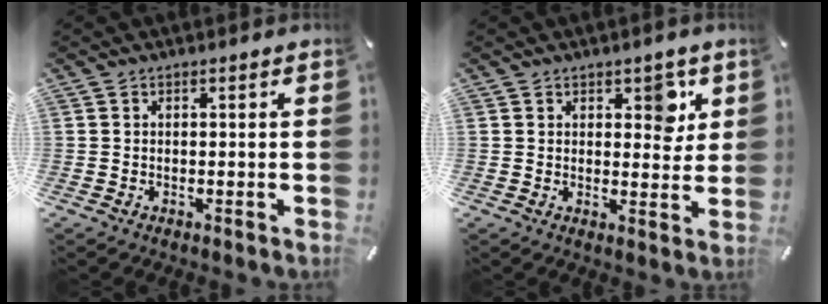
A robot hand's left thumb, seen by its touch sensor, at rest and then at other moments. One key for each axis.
{"total": 5.7, "fx": 2.7, "fy": 3.4, "fz": 3.7, "tx": -0.024, "ty": -0.012, "tz": 0.036}